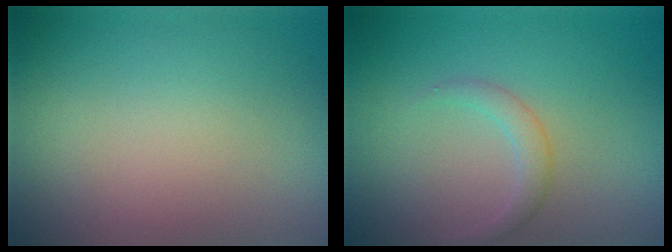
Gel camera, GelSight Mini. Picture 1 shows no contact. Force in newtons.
{"total": 1.4, "press": 1.4, "slide": 0.0}